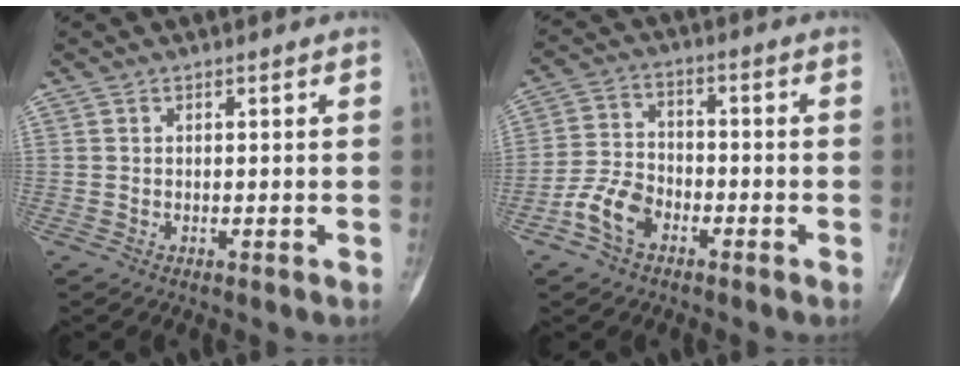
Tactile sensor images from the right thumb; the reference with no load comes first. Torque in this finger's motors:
{"motor_torque": [0.10, -0.01, 0.18, -0.30, 0.00]}